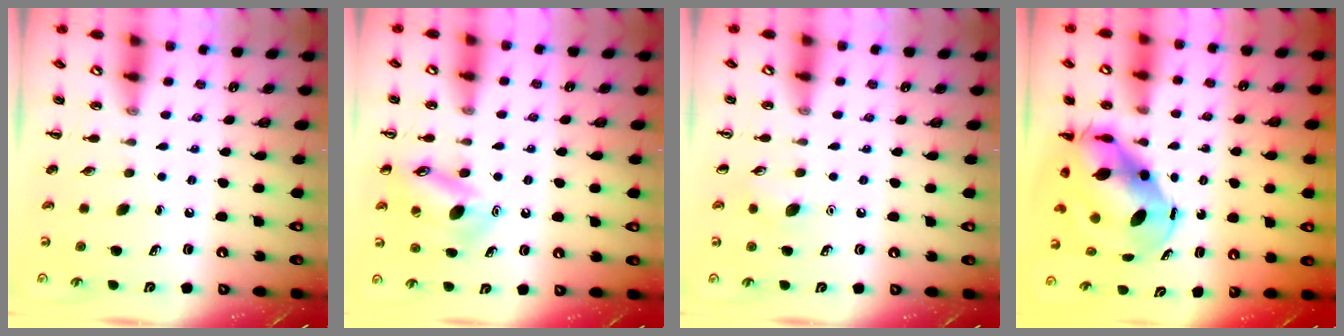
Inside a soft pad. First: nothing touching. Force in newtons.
{"total": 13.2, "press": 13.1, "slide": 1.4}
{"total": 5.3, "press": 5.0, "slide": 1.7}
{"total": 9.1, "press": 8.8, "slide": 2.2}